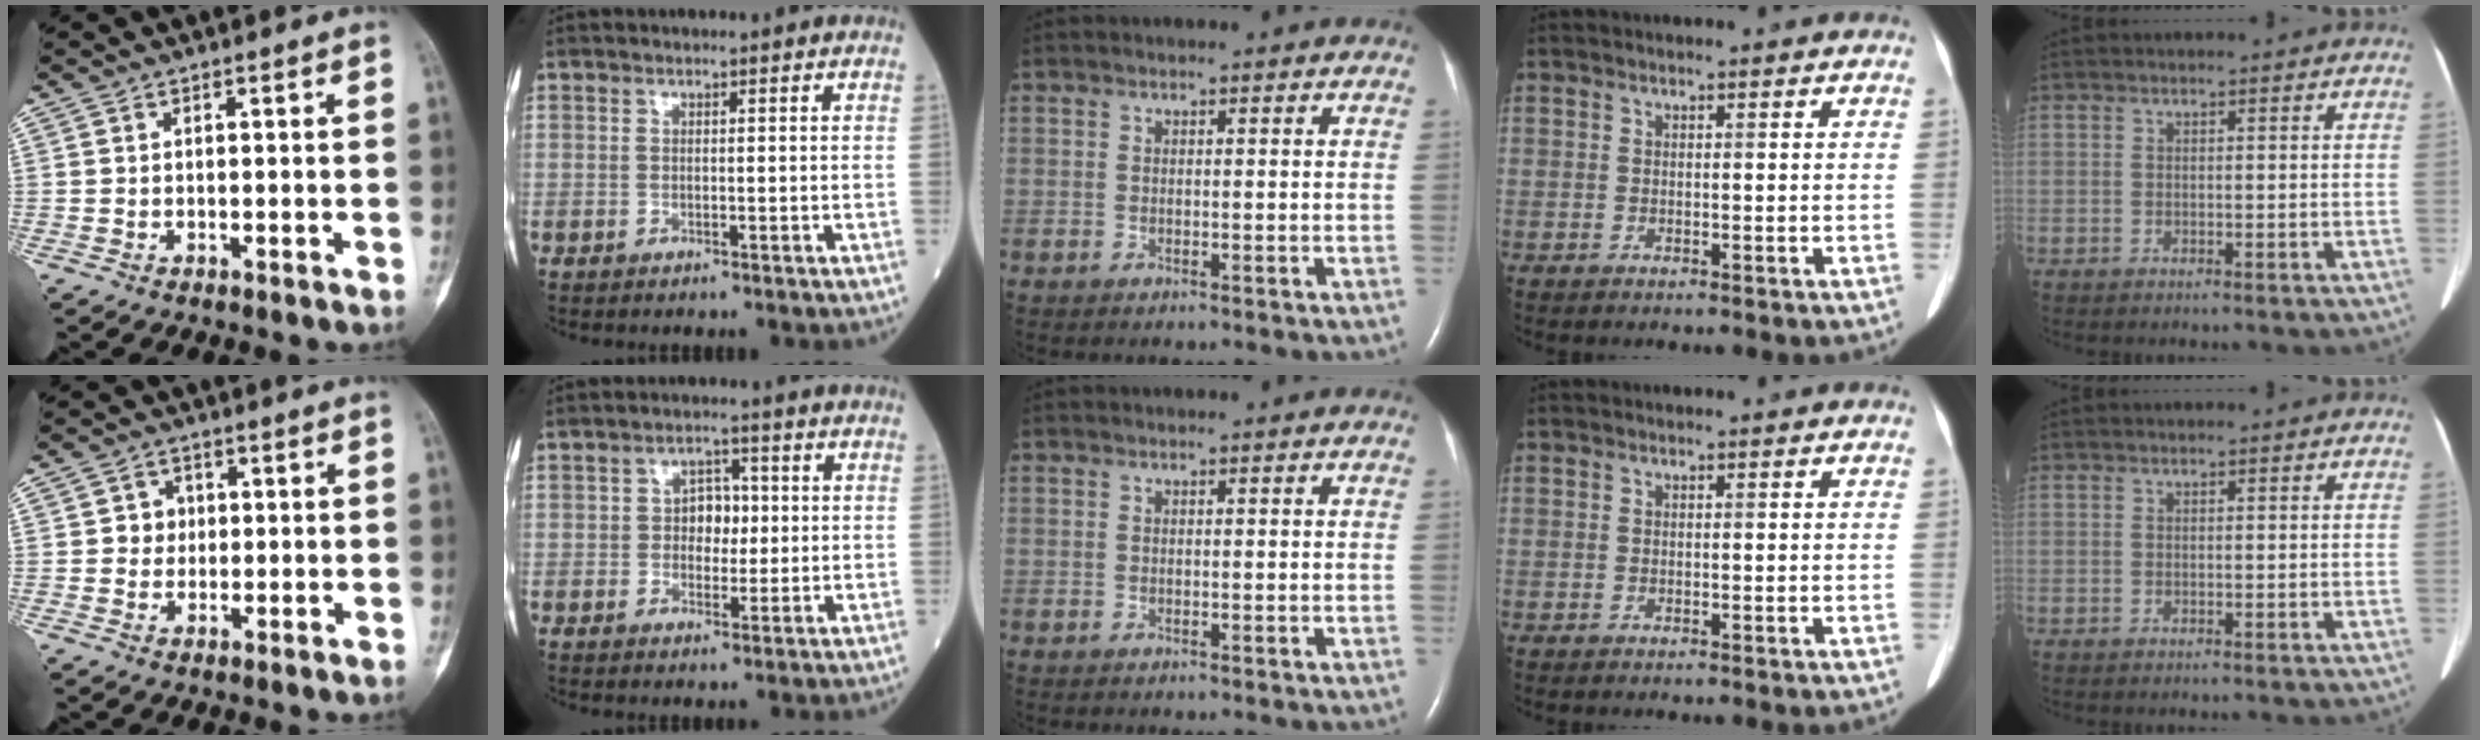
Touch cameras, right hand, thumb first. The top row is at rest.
{"thumb": {"total": 3.5, "force": [0.4, 3.3, 1.1], "torque": [0.008, 0.006, 0.000]}, "index": {"total": 4.2, "force": [0.3, 2.9, 3.1], "torque": [-0.041, 0.011, 0.004]}}